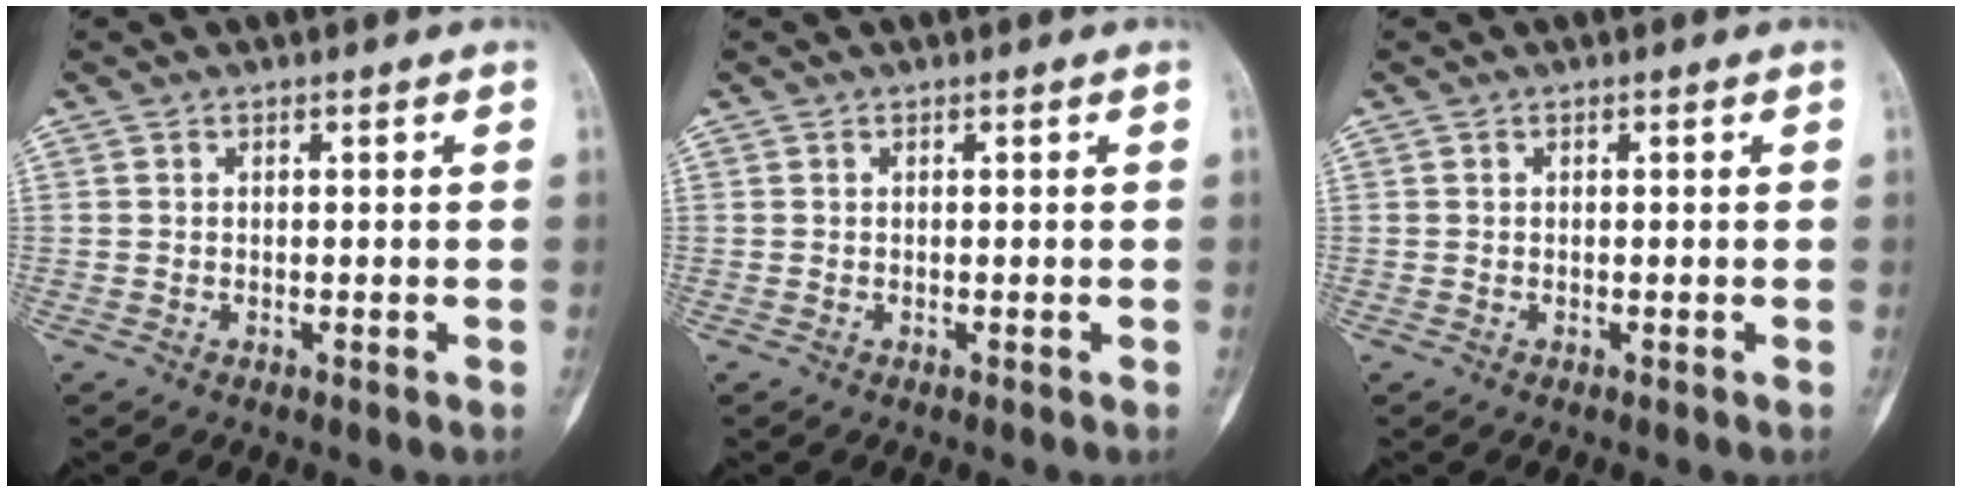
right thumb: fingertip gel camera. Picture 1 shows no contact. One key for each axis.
{"total": 0.0}
{"total": 0.0}